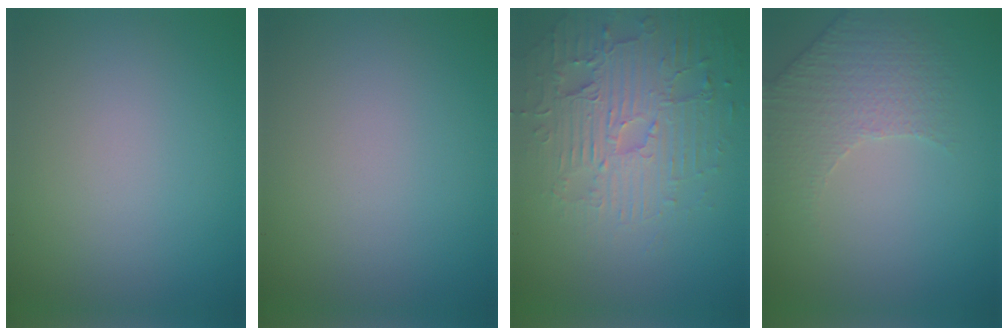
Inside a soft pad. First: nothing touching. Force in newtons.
{"total": 0.0}
{"total": 5.1, "press": 4.5, "slide": 2.5}
{"total": 2.2, "press": 2.0, "slide": 1.0}